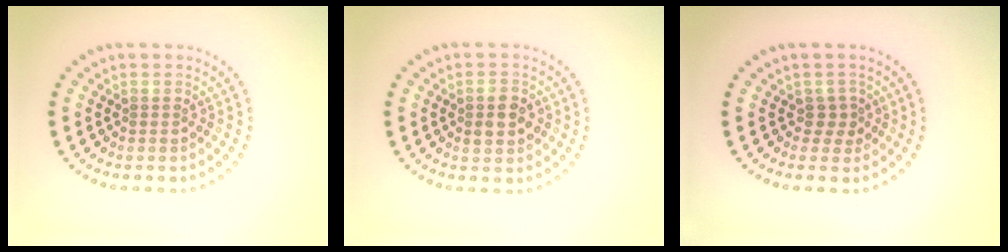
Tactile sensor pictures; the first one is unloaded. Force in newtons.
{"total": 2.8, "press": 2.7, "slide": 0.2}
{"total": 1.6, "press": 1.1, "slide": 1.1}